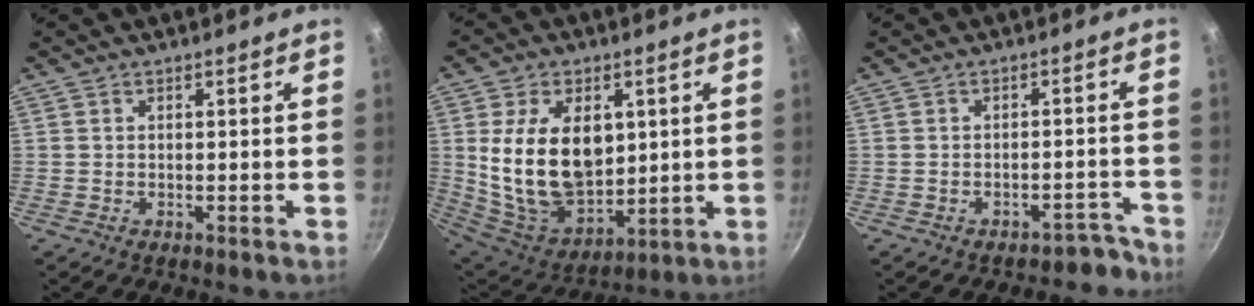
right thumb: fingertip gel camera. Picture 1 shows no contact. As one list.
[{"total": 19.2, "force": [3.1, 12.4, 14.3], "torque": [-0.231, -0.032, 0.075]}, {"total": 4.2, "force": [-3.7, 2.0, 0.6], "torque": [0.039, 0.056, -0.032]}]